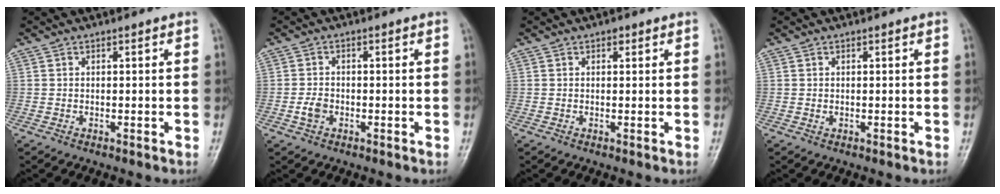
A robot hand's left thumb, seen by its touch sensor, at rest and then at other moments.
{"total": 2.8, "force": [-1.0, 2.0, 1.7], "torque": [-0.030, 0.007, -0.021]}
{"total": 0.9, "force": [0.5, 0.6, 0.5], "torque": [0.001, -0.001, 0.004]}
{"total": 0.6, "force": [0.1, 0.4, 0.3], "torque": [-0.003, 0.000, 0.001]}